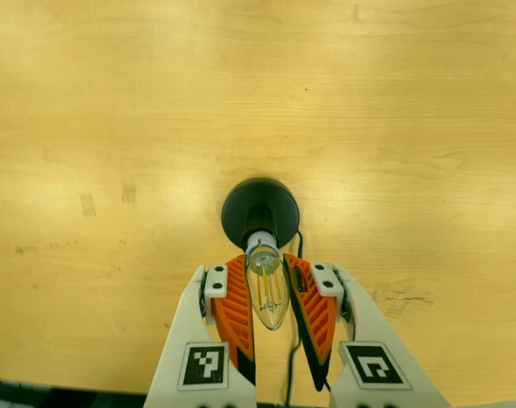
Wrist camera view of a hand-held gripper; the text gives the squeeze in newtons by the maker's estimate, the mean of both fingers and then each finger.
{"total": 9.5, "left": 9.2, "right": 9.9}